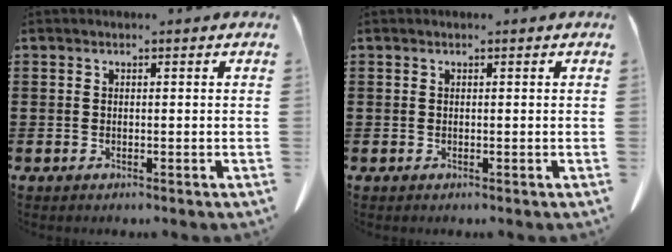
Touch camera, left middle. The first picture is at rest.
{"total": 0.0}